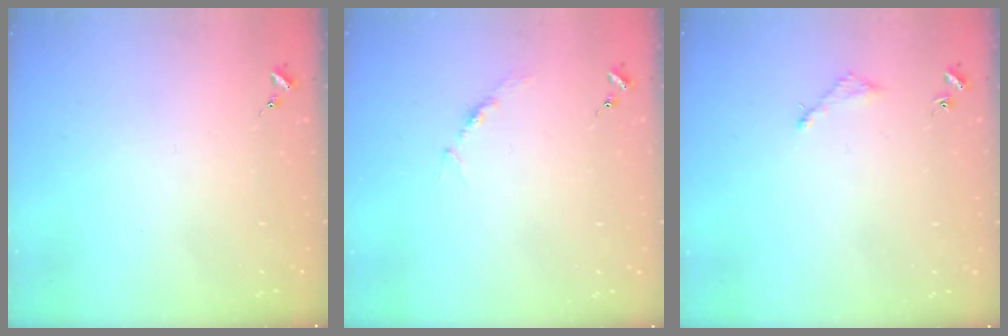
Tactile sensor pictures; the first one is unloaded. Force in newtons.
{"total": 3.7, "press": 3.7, "slide": 0.5}
{"total": 3.0, "press": 3.0, "slide": 0.4}